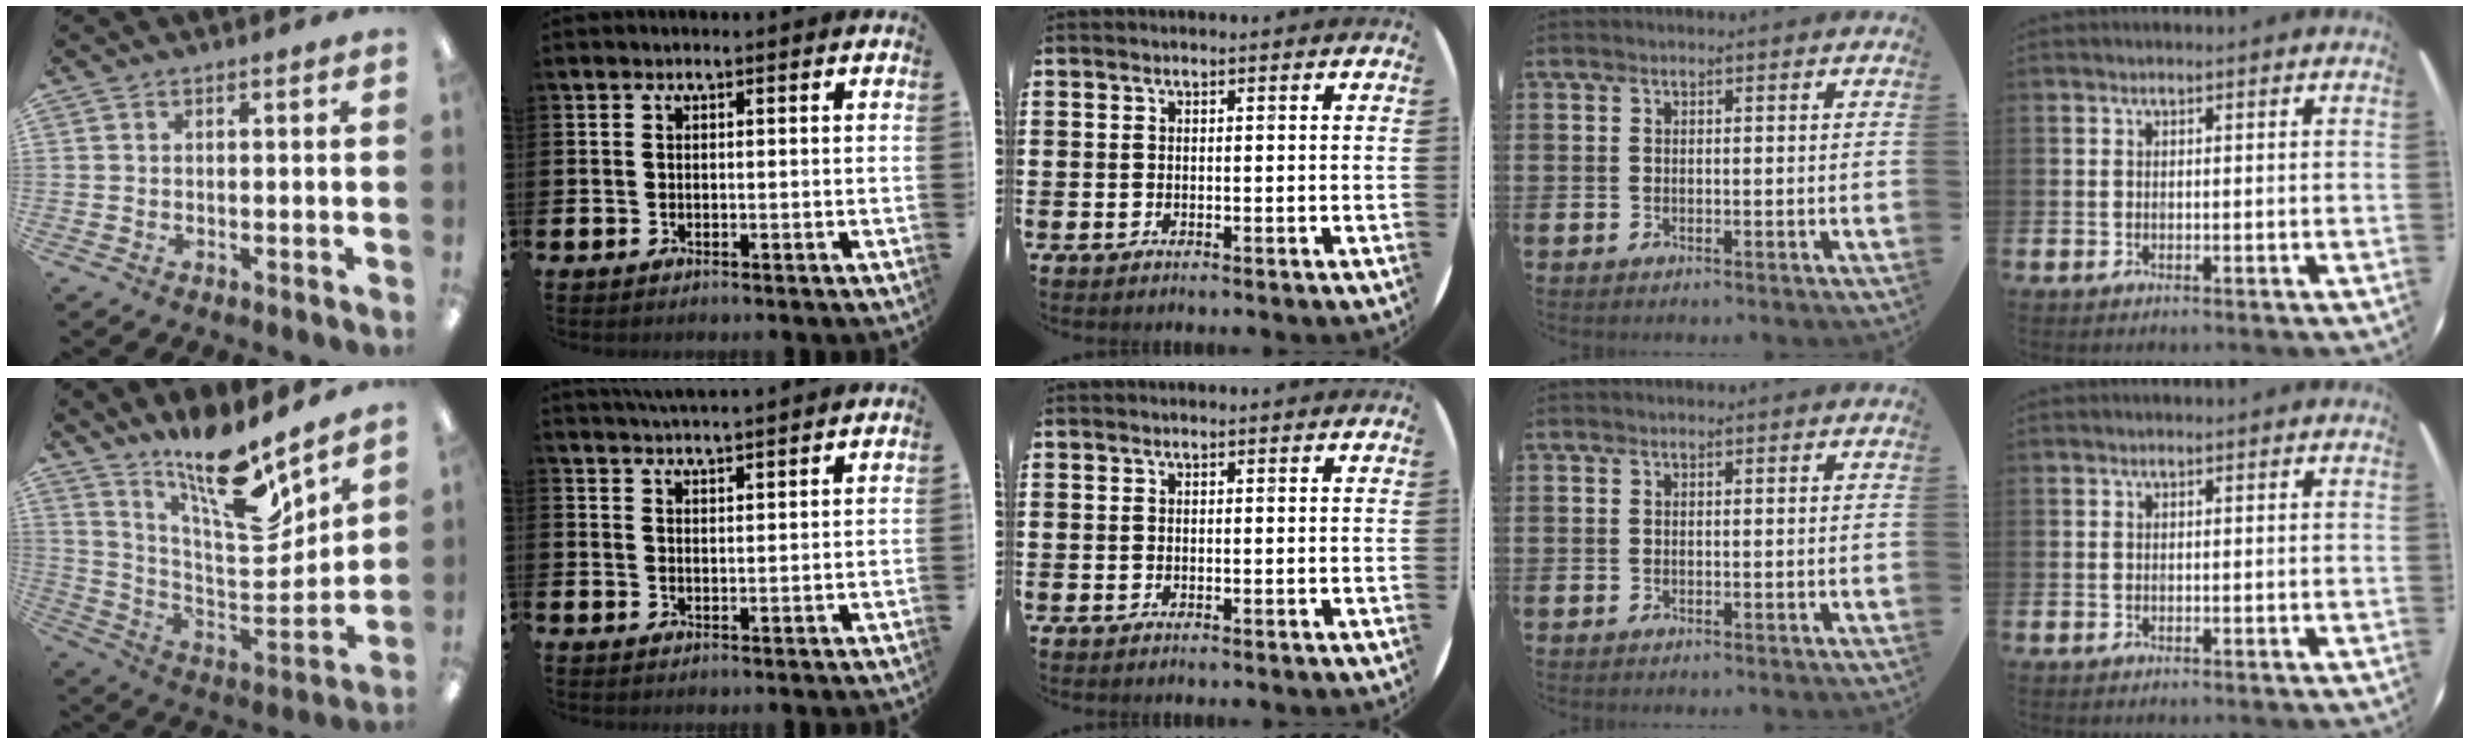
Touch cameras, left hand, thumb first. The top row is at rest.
{"thumb": {"total": 17.6, "force": [14.2, 3.9, 9.6], "torque": [-0.173, -0.113, 0.243]}, "index": {"total": 3.9, "force": [3.8, -0.3, 0.2], "torque": [-0.011, -0.019, 0.070]}}